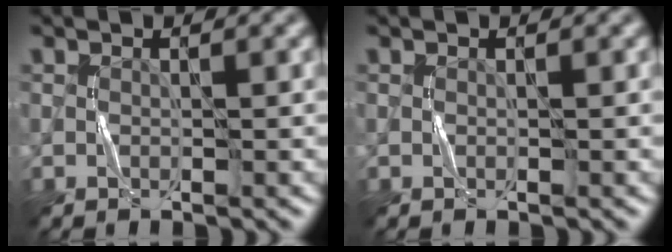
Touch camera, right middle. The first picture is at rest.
{"total": 0.0}